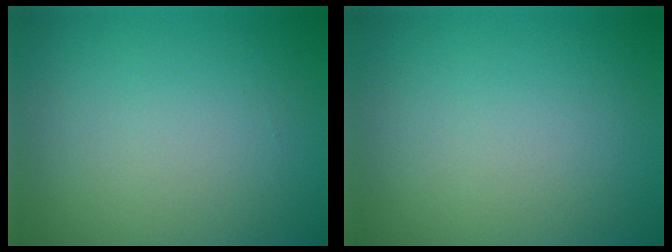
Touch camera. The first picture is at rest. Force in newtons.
{"total": 0.0}